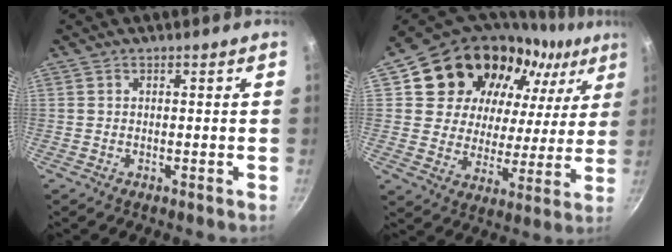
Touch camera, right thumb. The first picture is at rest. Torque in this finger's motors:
{"motor_torque": [-0.55, 2.92, -0.04, 0.35, 0.35]}